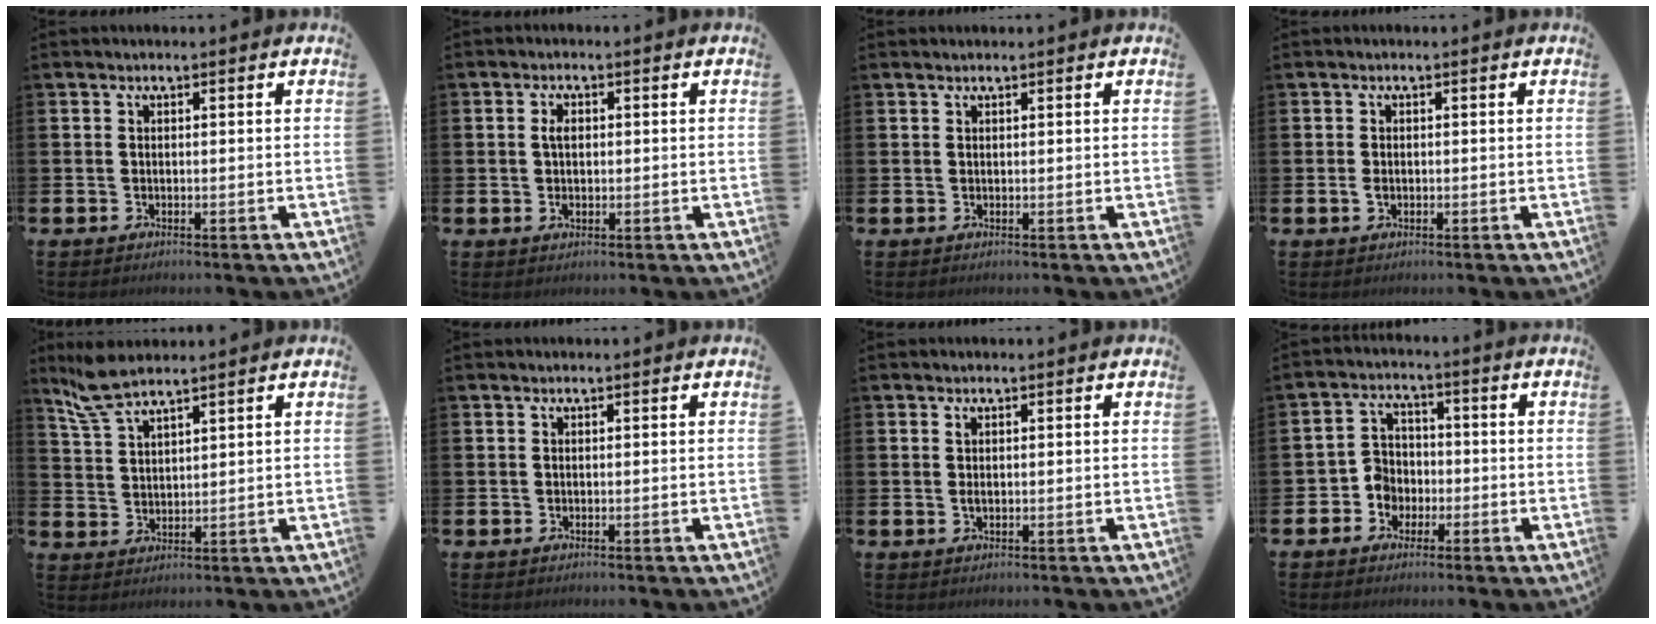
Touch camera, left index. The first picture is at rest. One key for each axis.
{"total": 2.3, "fx": 0.3, "fy": 1.3, "fz": 1.9, "tx": -0.025, "ty": -0.001, "tz": 0.001}
{"total": 0.0}
{"total": 1.1, "fx": -0.2, "fy": 0.7, "fz": 0.8, "tx": -0.019, "ty": 0.004, "tz": -0.004}
{"total": 5.7, "fx": 5.2, "fy": 1.0, "fz": 2.1, "tx": -0.058, "ty": -0.011, "tz": 0.096}
{"total": 0.0}
{"total": 0.9, "fx": 0.3, "fy": 0.3, "fz": 0.8, "tx": -0.010, "ty": -0.001, "tz": 0.004}
{"total": 4.0, "fx": -1.3, "fy": 3.6, "fz": 0.9, "tx": -0.026, "ty": -0.002, "tz": -0.031}